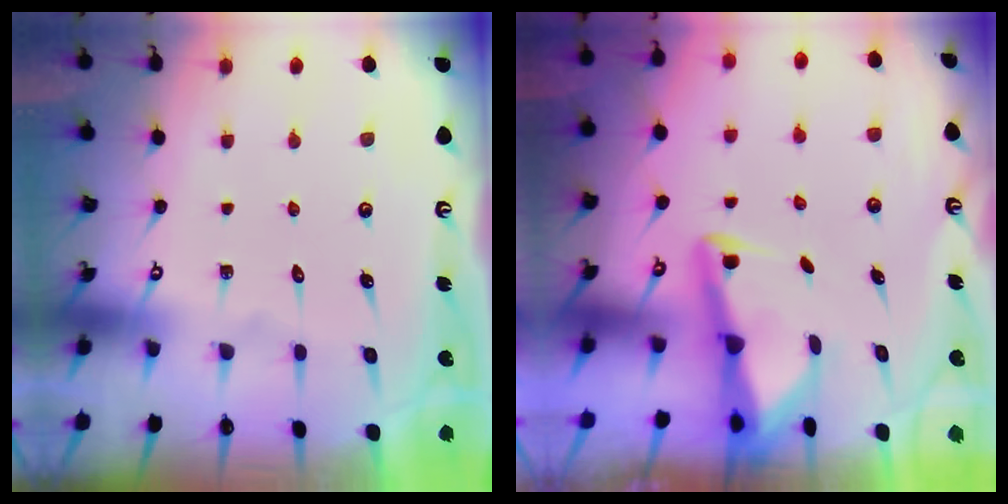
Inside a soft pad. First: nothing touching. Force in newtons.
{"total": 3.0, "press": 3.0, "slide": 0.4}